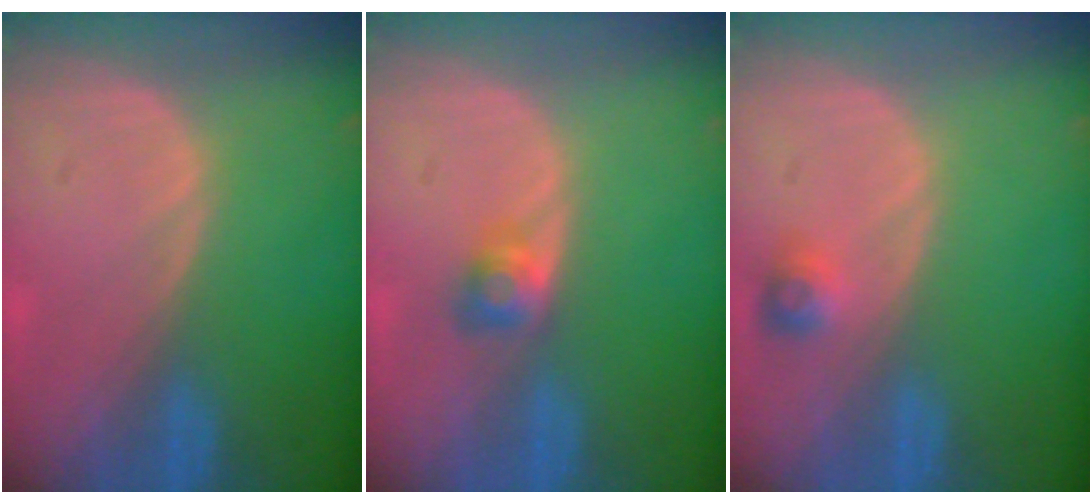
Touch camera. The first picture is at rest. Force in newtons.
{"total": 2.6, "press": 2.4, "slide": 1.0}
{"total": 2.5, "press": 2.3, "slide": 1.0}